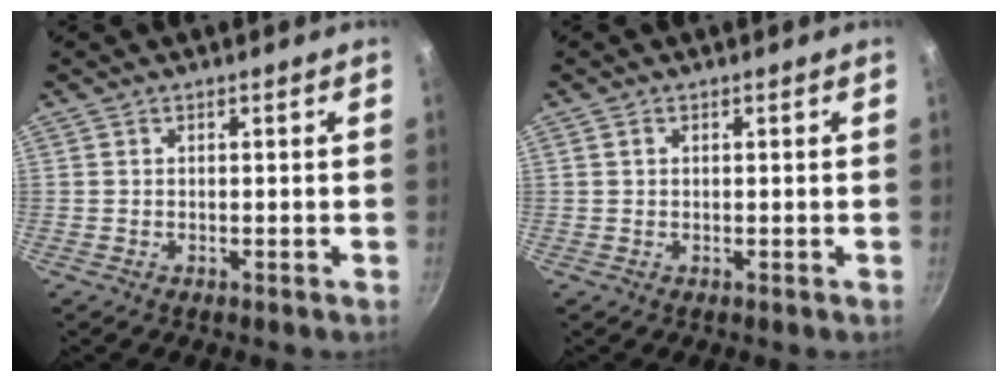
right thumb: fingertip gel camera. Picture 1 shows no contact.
{"total": 0.7, "force": [0.3, 0.6, 0.3], "torque": [-0.004, 0.002, 0.003]}